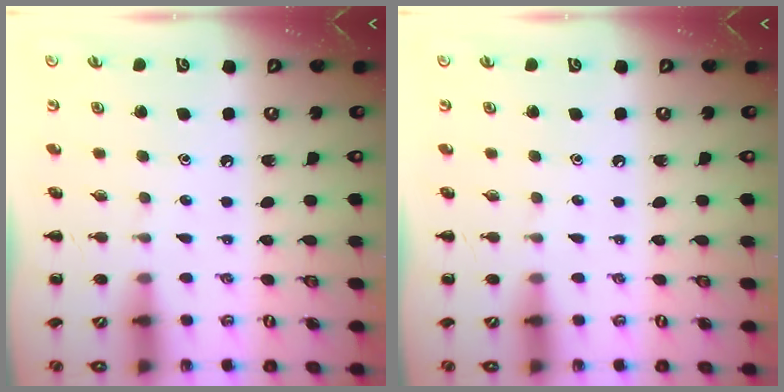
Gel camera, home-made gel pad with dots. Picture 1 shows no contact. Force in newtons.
{"total": 0.0}